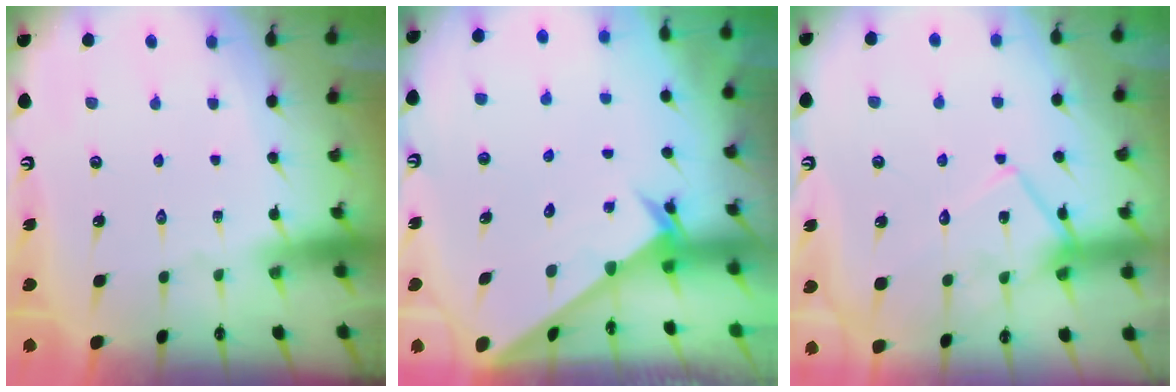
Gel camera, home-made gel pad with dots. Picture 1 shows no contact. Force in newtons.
{"total": 2.5, "press": 2.5, "slide": 0.2}
{"total": 14.1, "press": 14.1, "slide": 1.1}